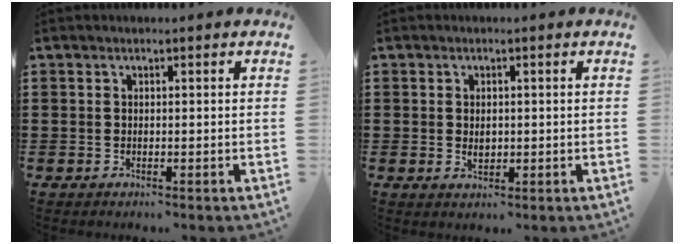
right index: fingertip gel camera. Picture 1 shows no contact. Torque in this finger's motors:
{"motor_torque": [0.00, 2.14, 0.04, 0.00]}